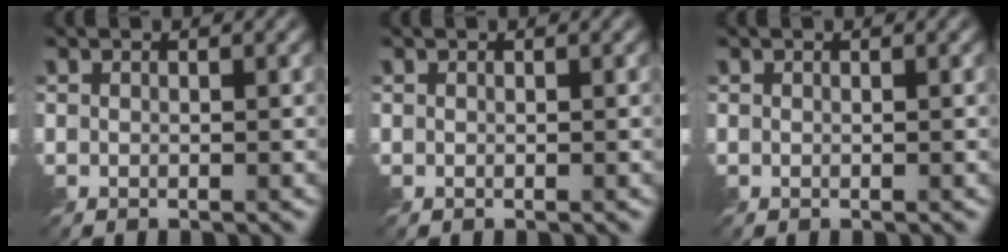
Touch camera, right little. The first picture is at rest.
{"total": 0.0}
{"total": 0.0}